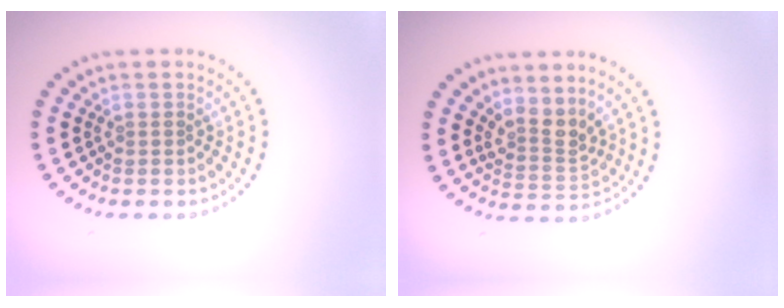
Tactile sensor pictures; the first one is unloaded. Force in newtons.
{"total": 2.6, "press": 1.7, "slide": 2.0}